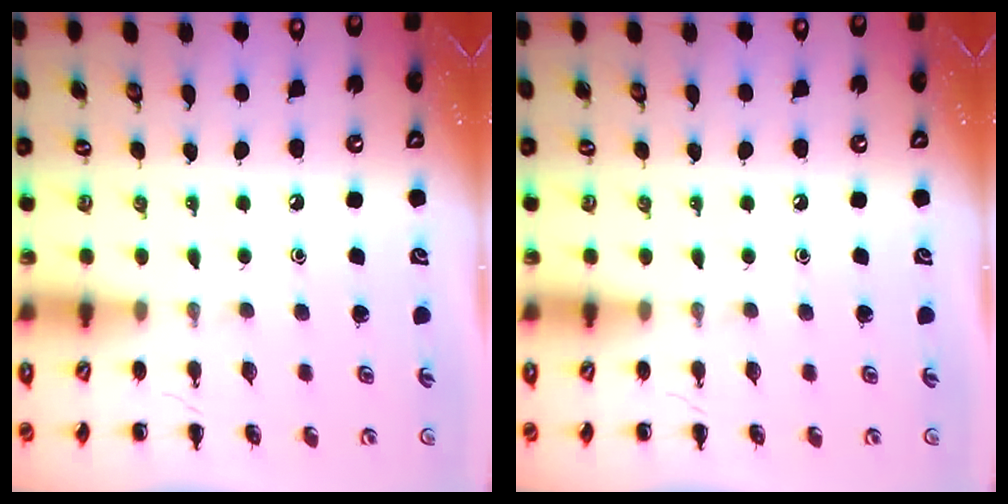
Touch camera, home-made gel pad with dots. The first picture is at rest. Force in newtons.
{"total": 0.0}